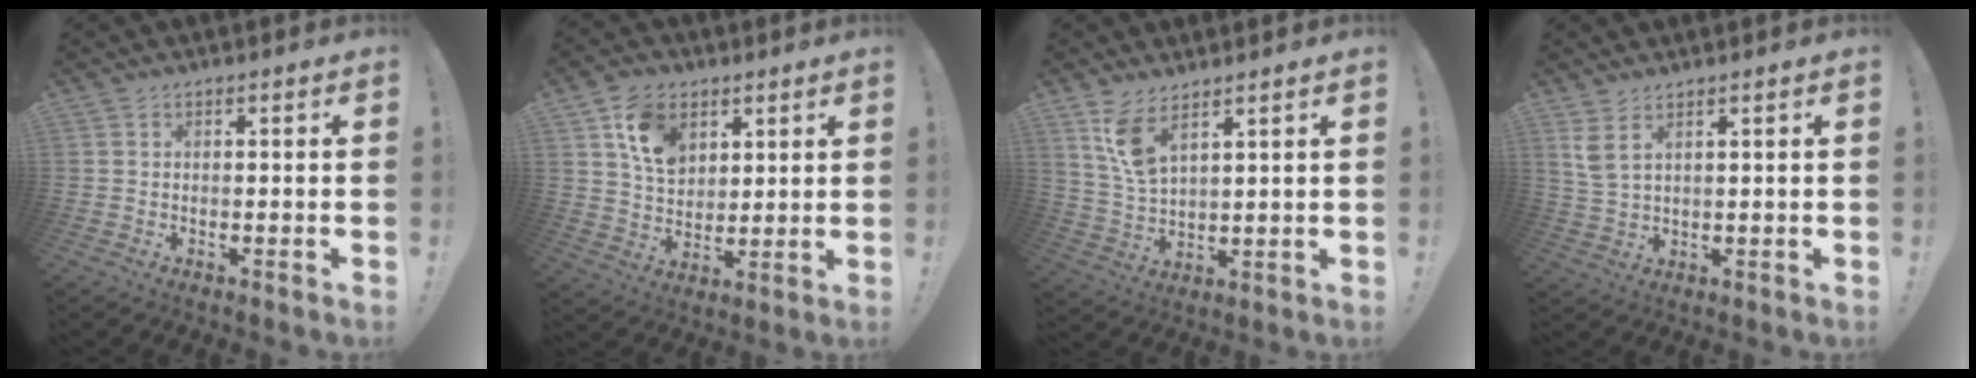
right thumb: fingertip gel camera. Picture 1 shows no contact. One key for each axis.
{"total": 11.9, "fx": 5.8, "fy": 8.6, "fz": 5.9, "tx": -0.097, "ty": -0.017, "tz": 0.114}
{"total": 8.5, "fx": 5.5, "fy": 3.2, "fz": 5.7, "tx": -0.105, "ty": -0.026, "tz": 0.103}
{"total": 4.5, "fx": 2.6, "fy": 1.4, "fz": 3.4, "tx": -0.070, "ty": -0.012, "tz": 0.050}